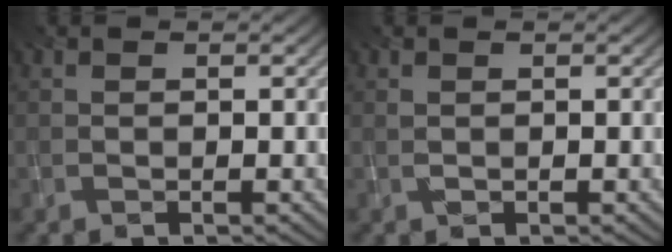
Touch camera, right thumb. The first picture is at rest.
{"total": 0.0}